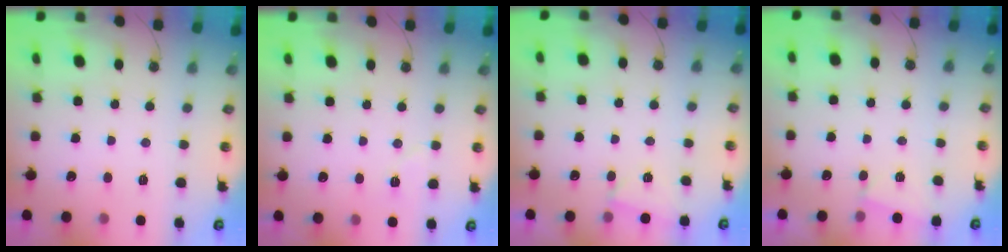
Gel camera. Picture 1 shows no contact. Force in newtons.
{"total": 5.0, "press": 4.8, "slide": 1.6}
{"total": 2.8, "press": 2.1, "slide": 1.8}
{"total": 2.6, "press": 1.3, "slide": 2.2}